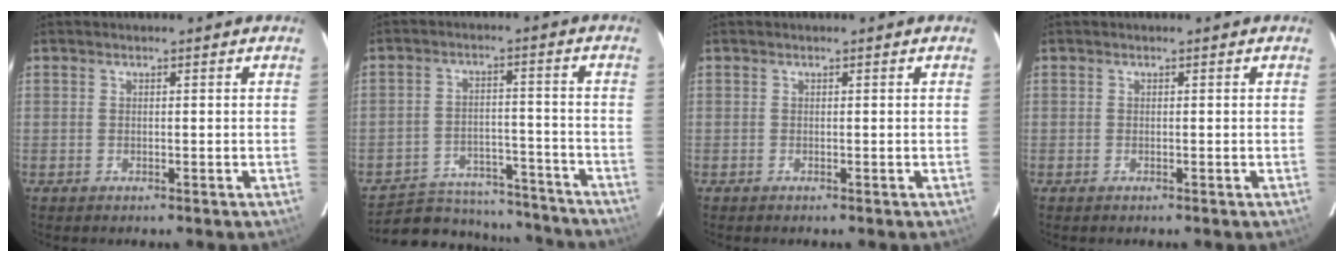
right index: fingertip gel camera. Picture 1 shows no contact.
{"total": 17.4, "force": [-15.2, 7.3, 4.4], "torque": [-0.106, 0.033, -0.191]}
{"total": 0.0}
{"total": 0.0}